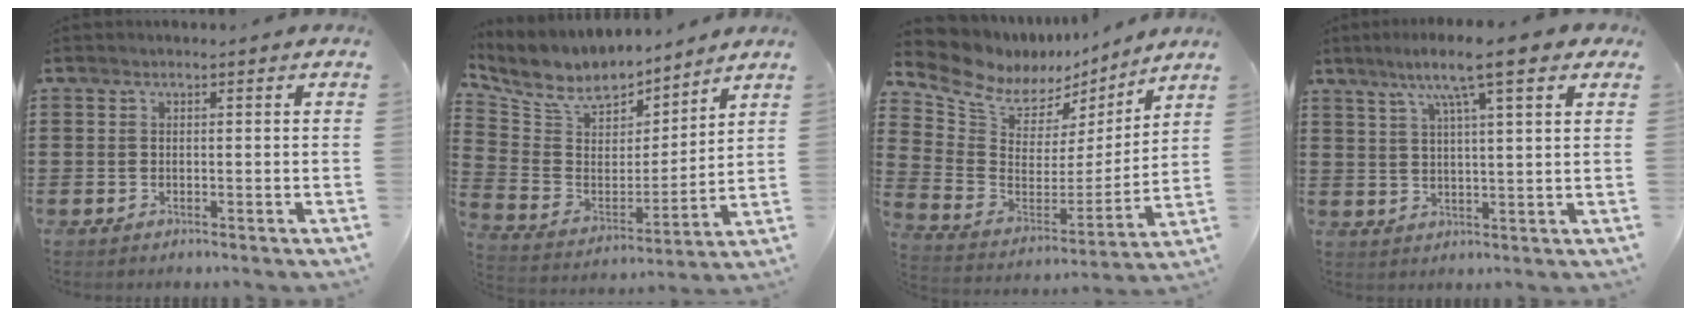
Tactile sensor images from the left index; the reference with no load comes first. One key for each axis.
{"total": 8.0, "fx": 6.8, "fy": 3.7, "fz": 2.1, "tx": -0.085, "ty": -0.040, "tz": 0.122}
{"total": 8.1, "fx": 6.6, "fy": 4.4, "fz": 1.8, "tx": -0.084, "ty": -0.046, "tz": 0.117}
{"total": 8.6, "fx": 5.4, "fy": 1.0, "fz": 6.6, "tx": -0.137, "ty": -0.004, "tz": 0.088}